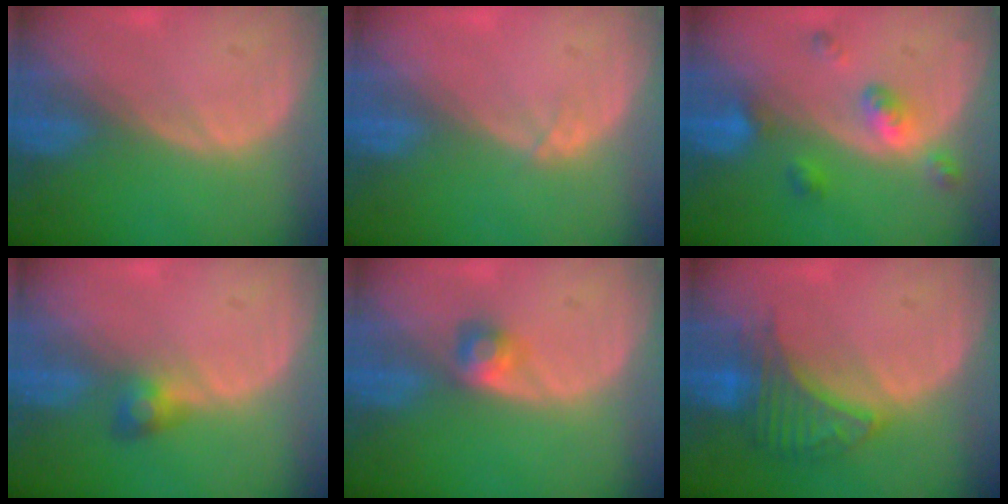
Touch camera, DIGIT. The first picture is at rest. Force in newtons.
{"total": 0.7, "press": 0.6, "slide": 0.3}
{"total": 5.3, "press": 4.6, "slide": 2.6}
{"total": 2.5, "press": 2.5, "slide": 0.5}
{"total": 2.4, "press": 2.3, "slide": 0.9}
{"total": 6.6, "press": 6.2, "slide": 2.2}